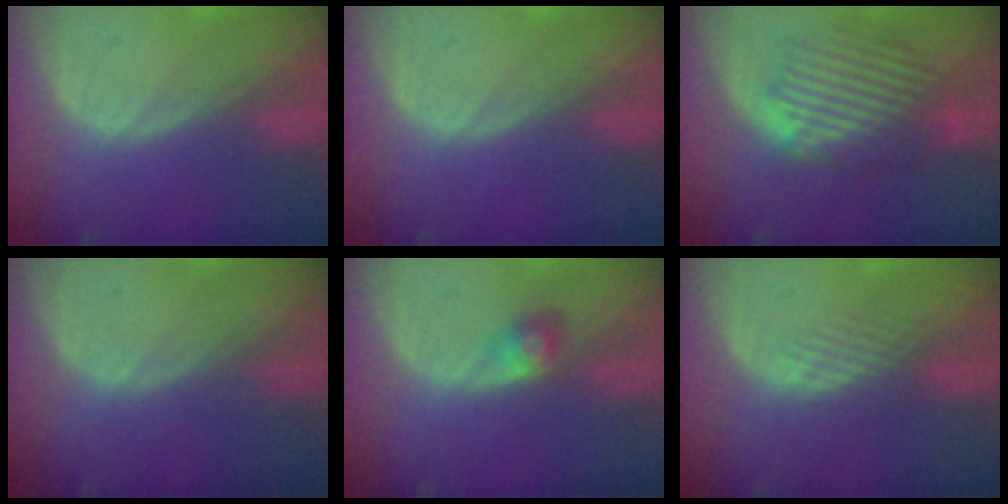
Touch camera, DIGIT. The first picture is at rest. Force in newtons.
{"total": 0.0}
{"total": 8.7, "press": 8.4, "slide": 2.1}
{"total": 0.0}
{"total": 2.7, "press": 2.7, "slide": 0.0}
{"total": 2.9, "press": 2.3, "slide": 1.8}